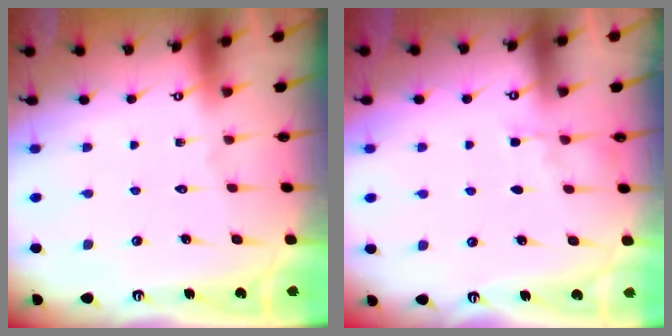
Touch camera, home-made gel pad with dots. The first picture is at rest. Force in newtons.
{"total": 4.0, "press": 4.0, "slide": 0.5}